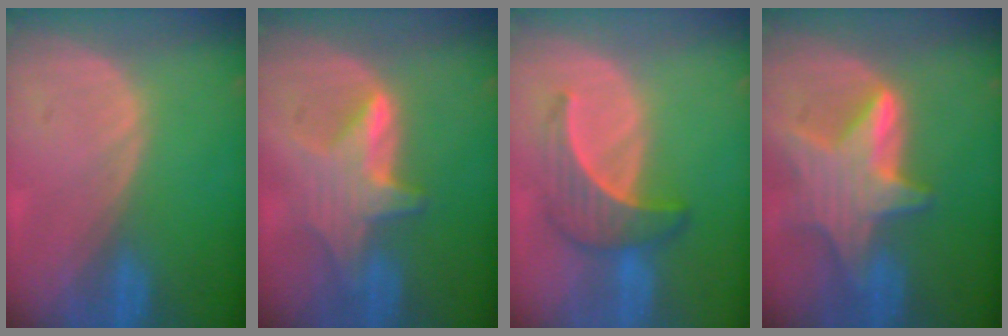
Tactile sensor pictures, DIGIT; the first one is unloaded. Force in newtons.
{"total": 6.6, "press": 6.5, "slide": 1.1}
{"total": 6.4, "press": 6.1, "slide": 1.9}
{"total": 8.6, "press": 8.6, "slide": 0.5}